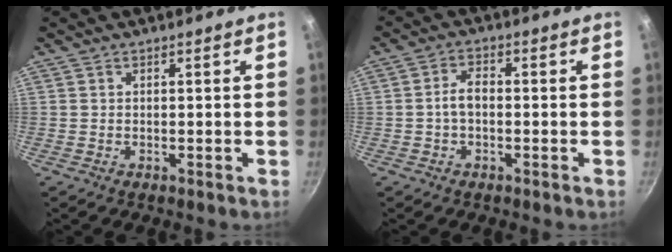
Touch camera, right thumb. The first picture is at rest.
{"total": 3.6, "force": [-0.6, 2.1, 2.9], "torque": [-0.050, 0.019, -0.015]}